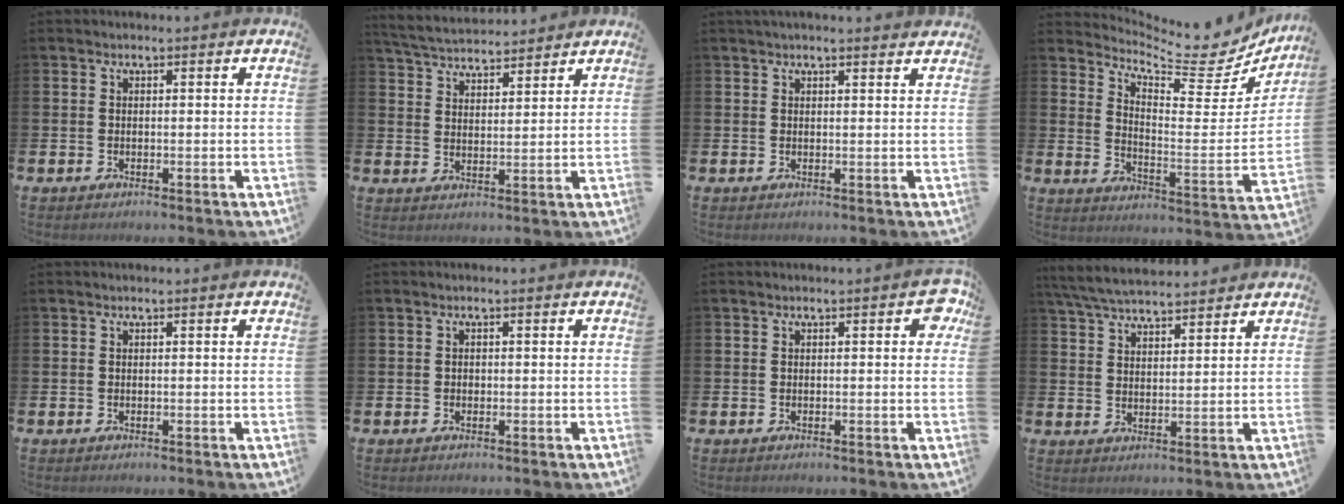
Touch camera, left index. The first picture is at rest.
{"total": 4.8, "force": [4.8, 0.8, 0.3], "torque": [-0.030, -0.024, 0.086]}
{"total": 1.4, "force": [1.4, -0.1, 0.3], "torque": [-0.006, -0.002, 0.025]}
{"total": 7.6, "force": [6.8, 2.2, 2.6], "torque": [-0.058, -0.067, 0.109]}
{"total": 0.0}
{"total": 0.5, "force": [-0.1, 0.5, 0.1], "torque": [-0.002, 0.005, -0.004]}
{"total": 2.1, "force": [0.2, 0.7, 1.9], "torque": [-0.028, 0.004, -0.001]}
{"total": 5.7, "force": [5.5, 0.8, 1.3], "torque": [-0.050, -0.022, 0.100]}